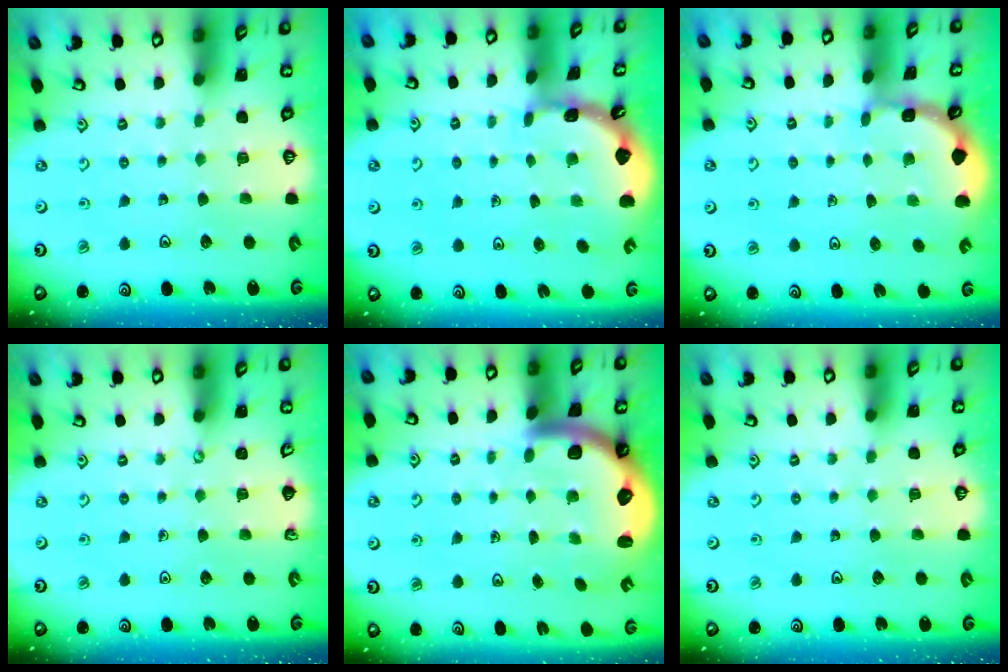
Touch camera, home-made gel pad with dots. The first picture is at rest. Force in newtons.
{"total": 1.7, "press": 1.7, "slide": 0.1}
{"total": 1.7, "press": 1.7, "slide": 0.2}
{"total": 0.0}
{"total": 3.5, "press": 3.3, "slide": 1.0}
{"total": 0.0}